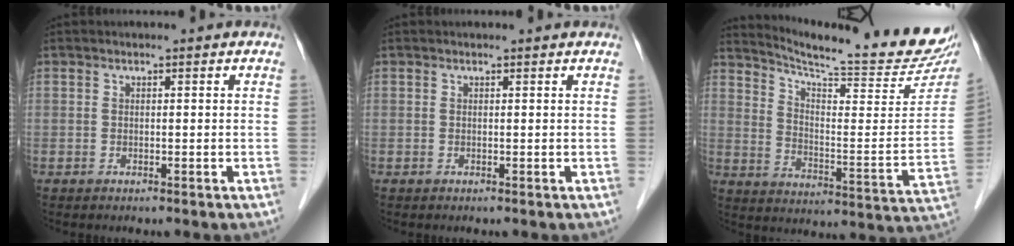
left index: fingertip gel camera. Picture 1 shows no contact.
{"total": 1.1, "force": [1.1, 0.0, 0.1], "torque": [-0.010, 0.003, 0.010]}
{"total": 22.0, "force": [20.2, 0.2, 8.8], "torque": [-0.138, -0.090, 0.270]}